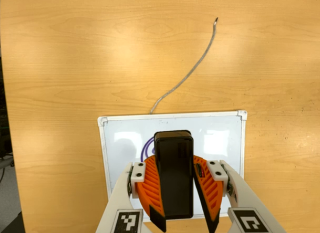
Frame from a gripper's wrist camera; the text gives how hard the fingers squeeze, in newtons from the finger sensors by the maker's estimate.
{"total": 11.6, "left": 11.7, "right": 11.5}